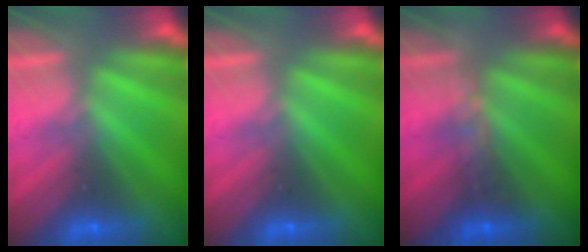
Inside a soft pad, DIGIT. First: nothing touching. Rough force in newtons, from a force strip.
{"total": 0.0}
{"total": 2.9}